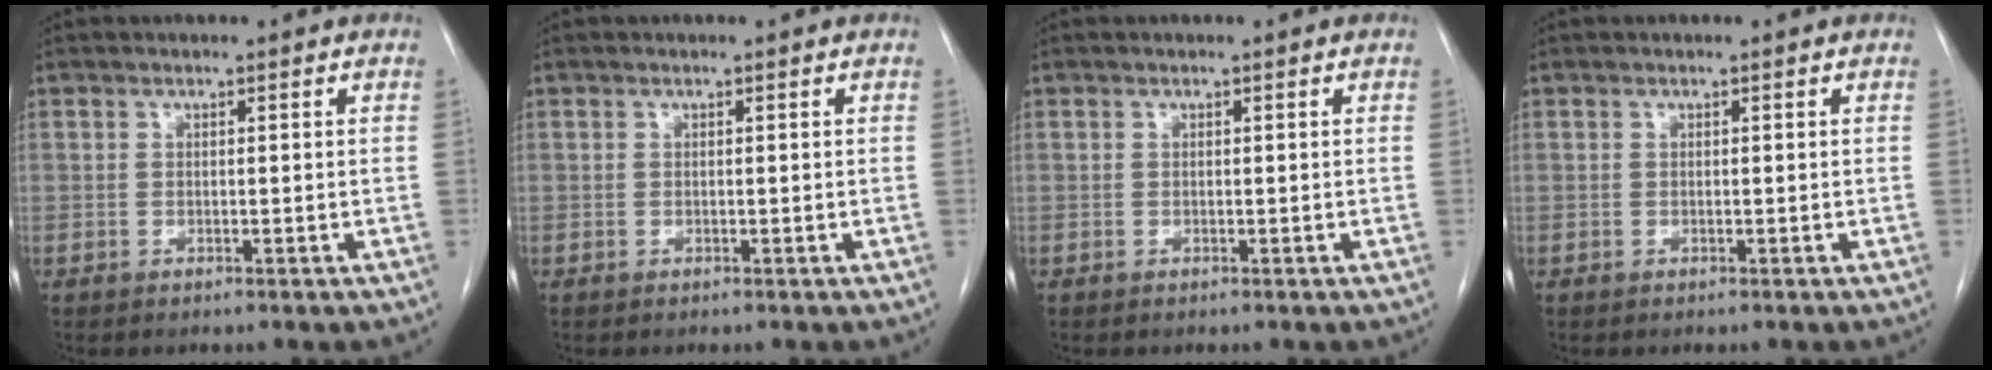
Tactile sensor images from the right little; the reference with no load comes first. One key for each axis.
{"total": 0.0}
{"total": 0.0}
{"total": 0.0}